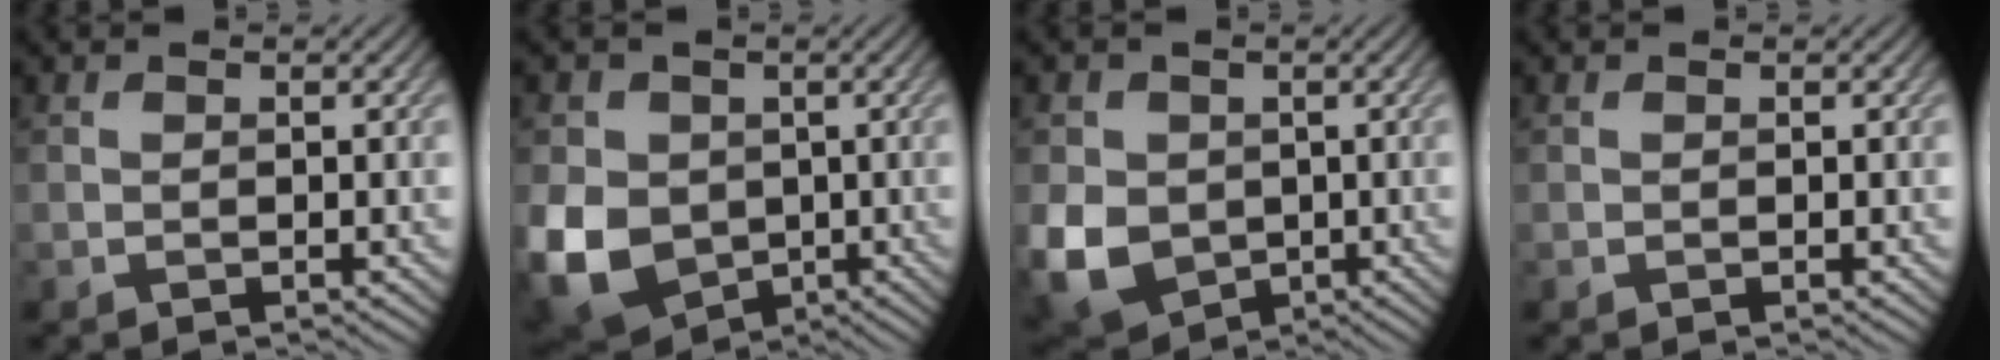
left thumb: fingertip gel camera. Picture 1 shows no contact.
{"total": 11.3, "force": [-1.5, 9.3, 6.3], "torque": [-0.173, -0.030, -0.027]}
{"total": 9.7, "force": [-1.3, 7.9, 5.4], "torque": [-0.151, -0.025, -0.022]}
{"total": 0.0}